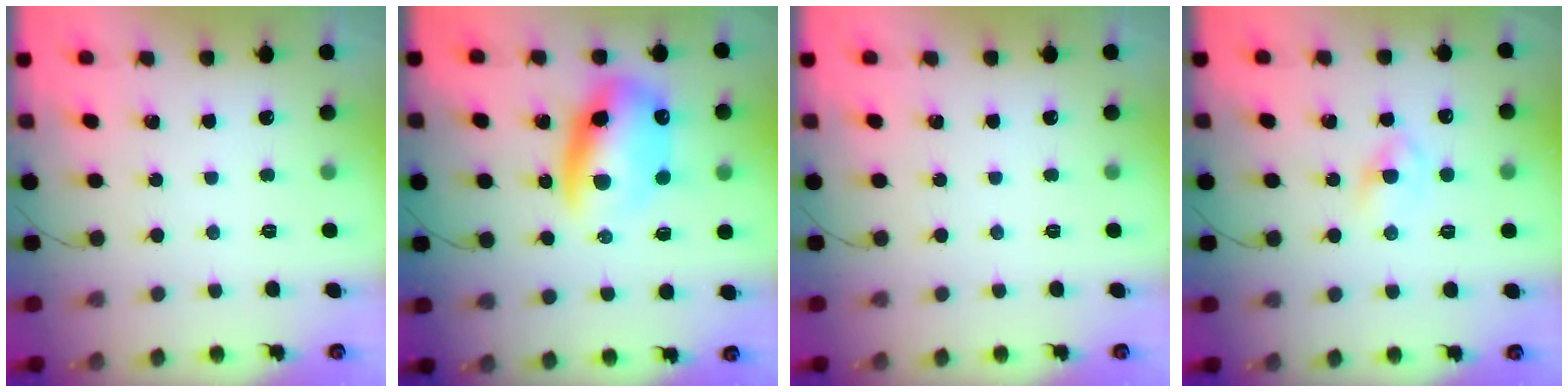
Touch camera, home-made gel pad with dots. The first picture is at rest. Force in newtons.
{"total": 14.0, "press": 13.6, "slide": 3.6}
{"total": 0.0}
{"total": 2.7, "press": 2.5, "slide": 1.1}